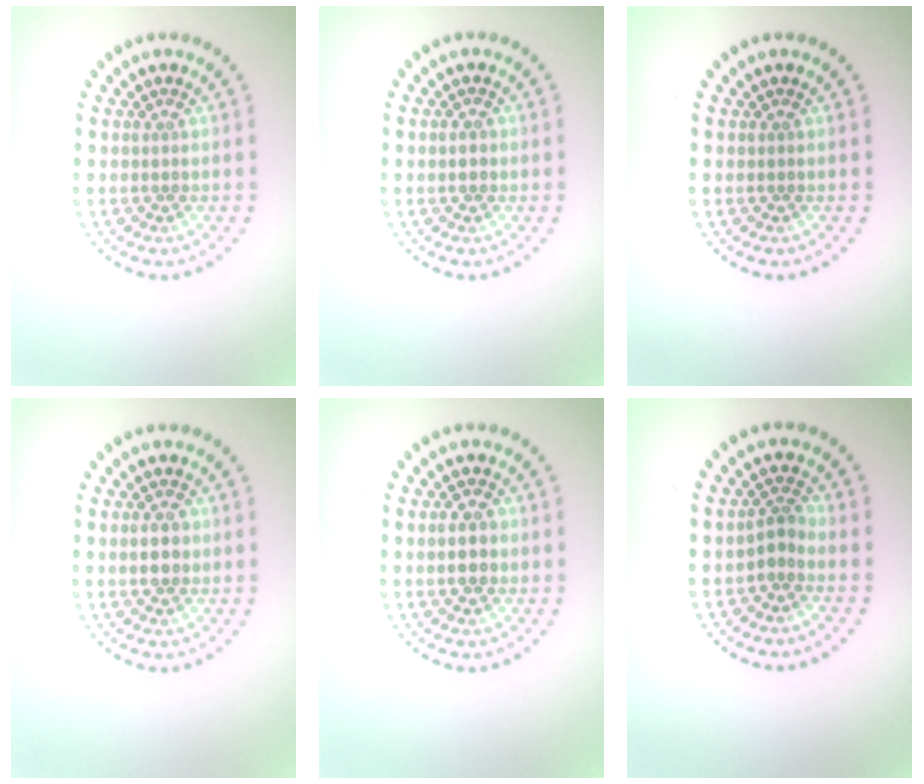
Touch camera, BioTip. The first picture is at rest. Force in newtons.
{"total": 1.0, "press": 1.0, "slide": 0.2}
{"total": 0.0}
{"total": 2.2, "press": 2.2, "slide": 0.1}
{"total": 2.2, "press": 2.2, "slide": 0.1}
{"total": 1.6, "press": 1.2, "slide": 1.0}